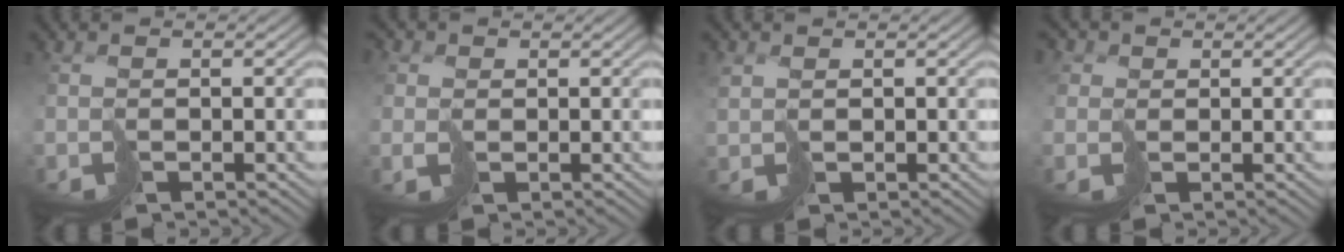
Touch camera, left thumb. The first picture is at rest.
{"total": 2.5, "force": [0.7, 2.2, 0.9], "torque": [-0.042, 0.005, 0.010]}
{"total": 1.8, "force": [1.0, 1.3, 0.7], "torque": [-0.031, -0.001, 0.020]}
{"total": 2.9, "force": [1.0, 2.6, 0.9], "torque": [-0.039, 0.006, 0.009]}